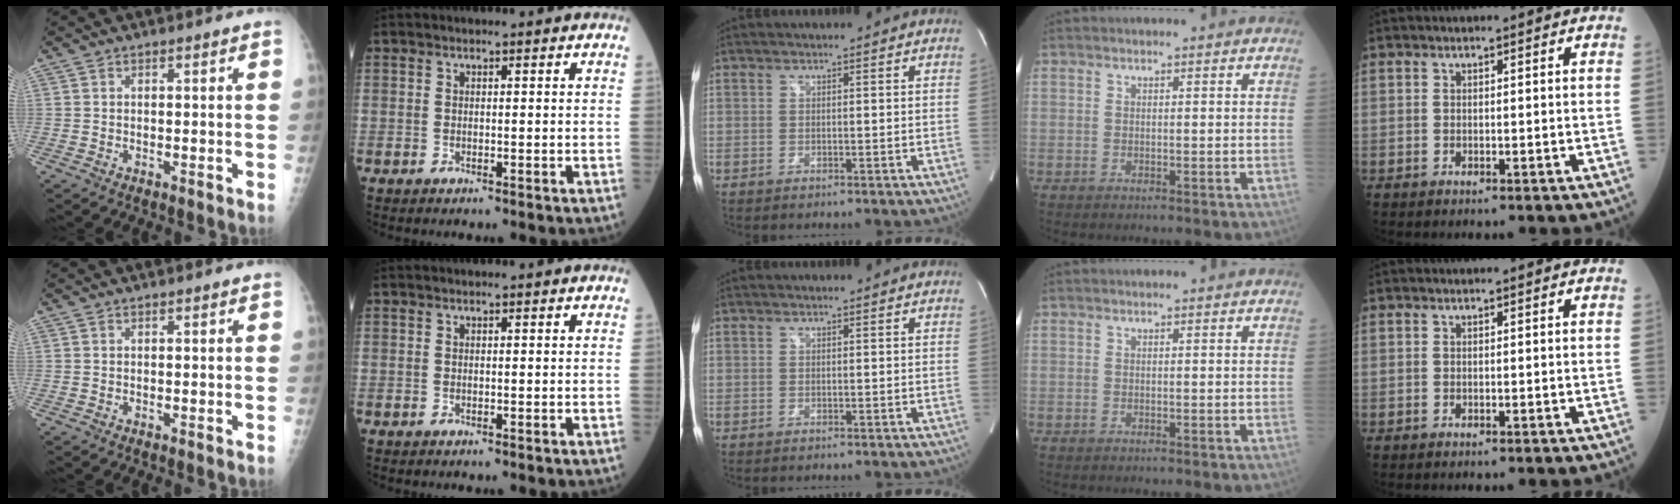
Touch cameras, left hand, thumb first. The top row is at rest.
{}